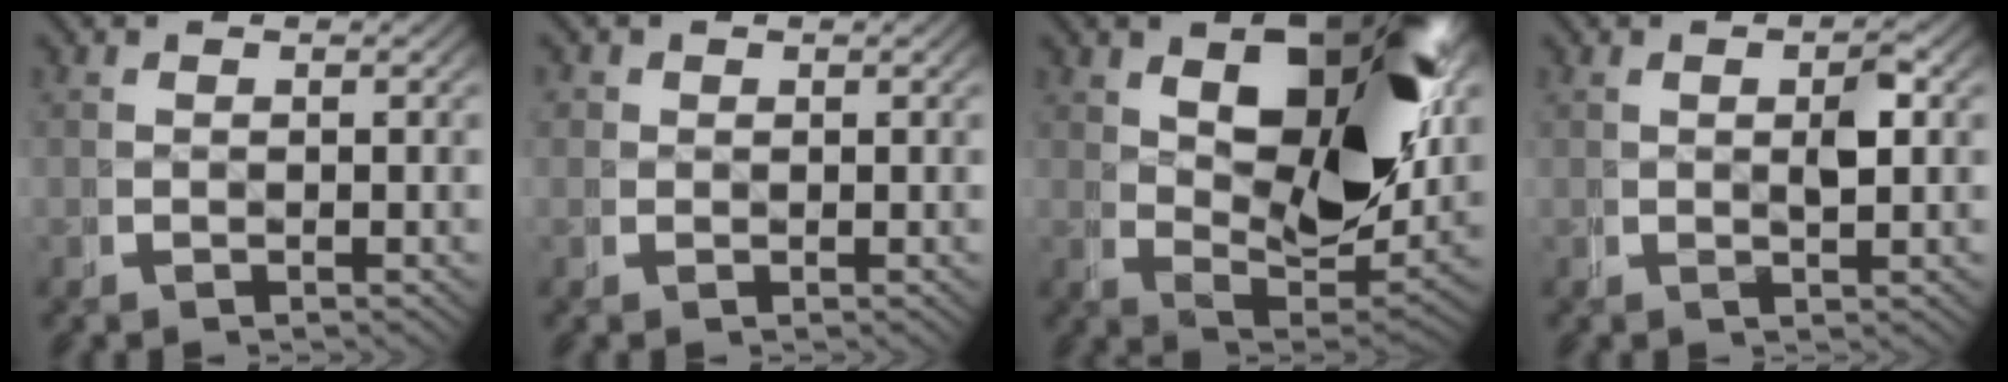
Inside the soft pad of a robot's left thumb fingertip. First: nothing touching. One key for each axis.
{"total": 1.5, "fx": 0.5, "fy": 1.3, "fz": 0.4, "tx": -0.012, "ty": -0.009, "tz": 0.010}
{"total": 15.1, "fx": 2.9, "fy": 7.2, "fz": 12.9, "tx": -0.194, "ty": -0.033, "tz": 0.065}
{"total": 2.1, "fx": 0.5, "fy": 0.3, "fz": 2.0, "tx": -0.039, "ty": 0.000, "tz": 0.012}